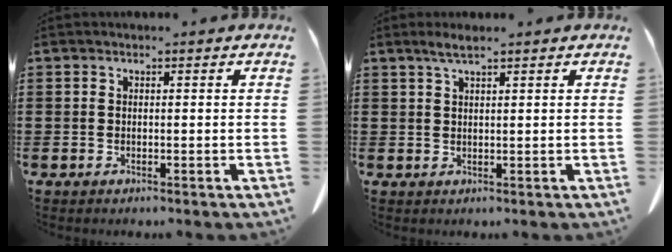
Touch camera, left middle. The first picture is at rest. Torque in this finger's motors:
{"motor_torque": [0.03, 0.00, 0.04, 0.01]}